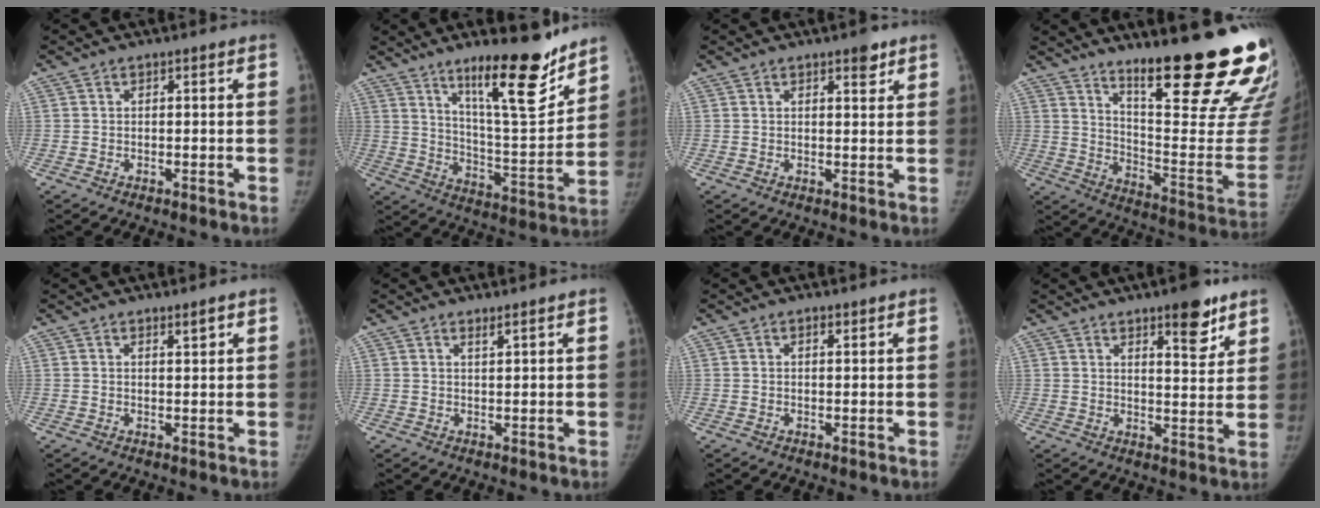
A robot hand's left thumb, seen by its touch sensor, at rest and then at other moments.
{"total": 18.3, "force": [12.8, 3.9, 12.5], "torque": [-0.153, -0.096, 0.211]}
{"total": 2.8, "force": [1.9, 1.0, 1.8], "torque": [-0.014, -0.011, 0.026]}
{"total": 28.7, "force": [19.4, 4.9, 20.6], "torque": [-0.226, -0.131, 0.278]}
{"total": 1.5, "force": [1.1, 0.3, 1.0], "torque": [-0.010, -0.008, 0.018]}
{"total": 1.1, "force": [1.0, 0.0, 0.6], "torque": [-0.009, -0.010, 0.018]}
{"total": 0.8, "force": [0.6, 0.3, 0.5], "torque": [-0.008, -0.003, 0.010]}
{"total": 8.5, "force": [5.6, 2.7, 5.8], "torque": [-0.058, -0.036, 0.079]}